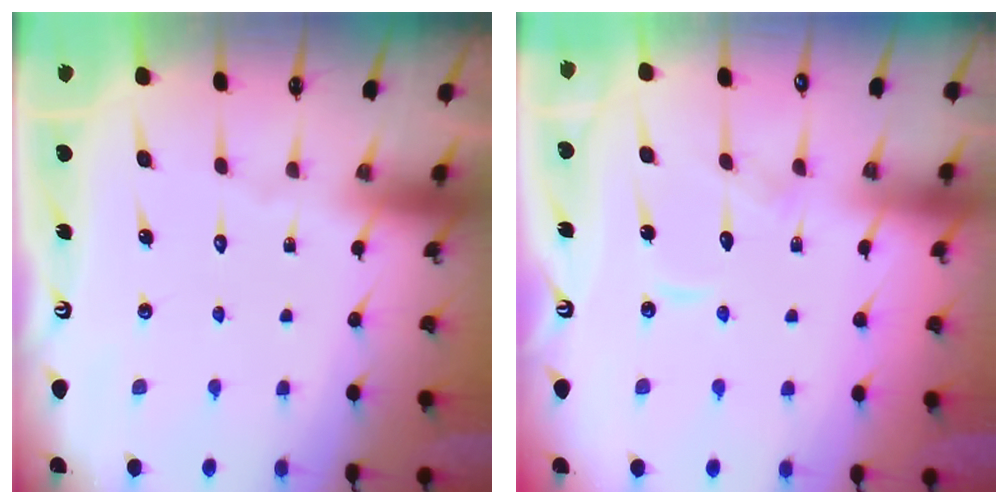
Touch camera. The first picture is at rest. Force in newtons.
{"total": 9.0, "press": 9.0, "slide": 0.6}